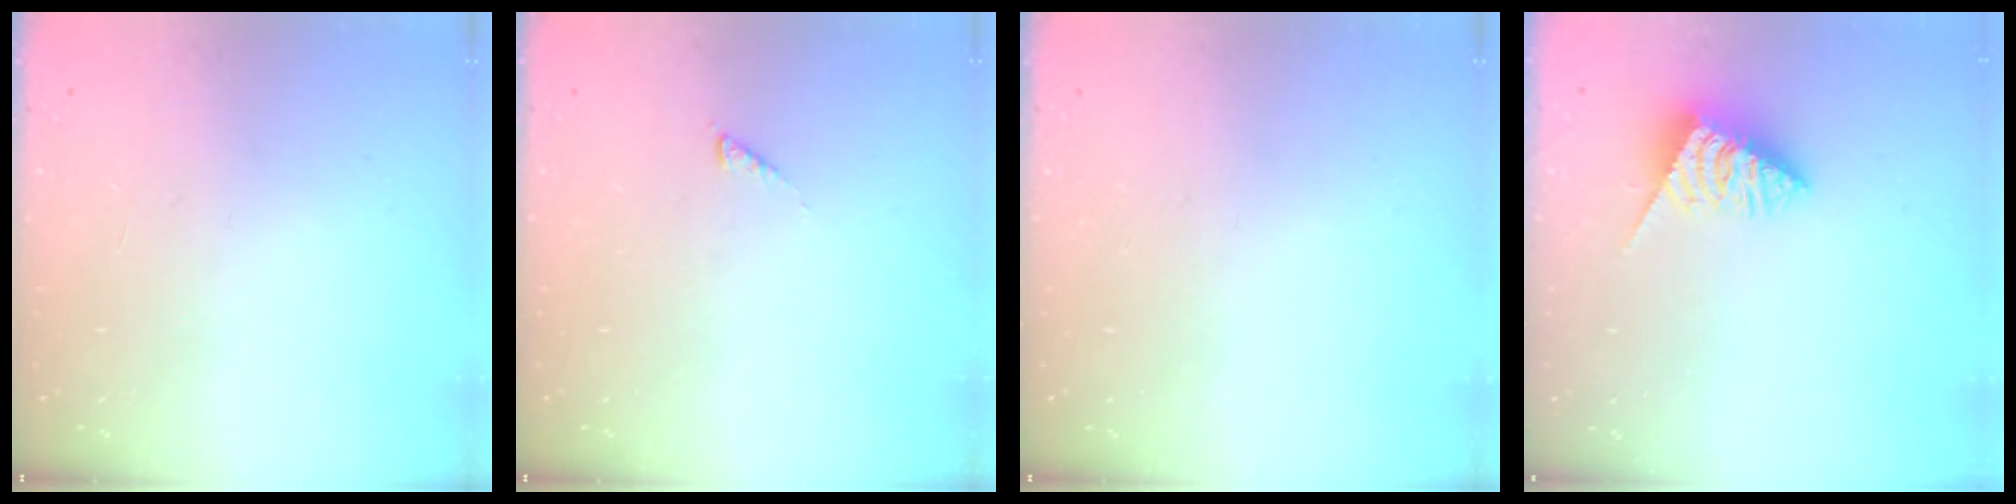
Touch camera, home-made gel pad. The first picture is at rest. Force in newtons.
{"total": 0.9, "press": 0.9, "slide": 0.3}
{"total": 0.0}
{"total": 4.0, "press": 4.0, "slide": 0.5}